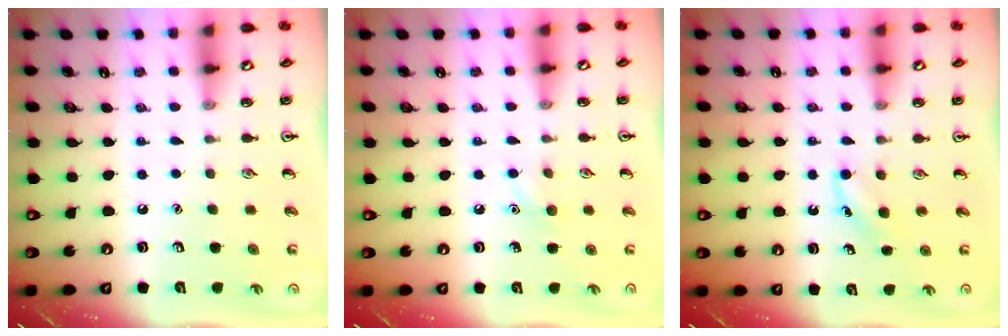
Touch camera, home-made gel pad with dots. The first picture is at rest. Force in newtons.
{"total": 5.9, "press": 5.6, "slide": 1.7}
{"total": 3.8, "press": 3.5, "slide": 1.6}